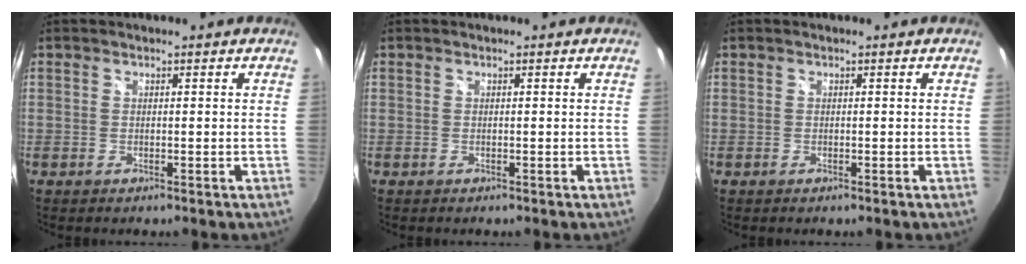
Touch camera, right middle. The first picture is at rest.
{"total": 0.0}
{"total": 0.0}